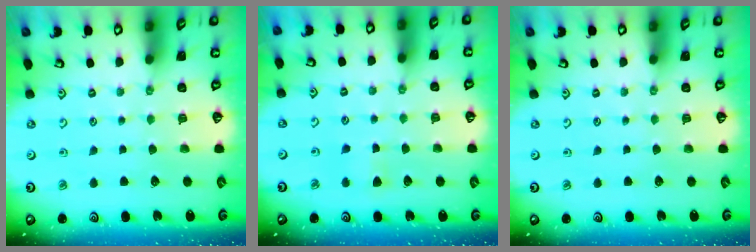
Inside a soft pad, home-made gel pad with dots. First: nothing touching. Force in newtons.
{"total": 3.5, "press": 3.4, "slide": 0.5}
{"total": 0.0}